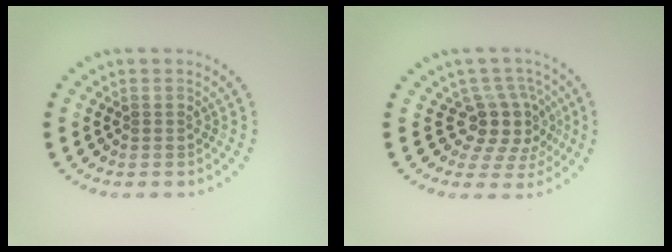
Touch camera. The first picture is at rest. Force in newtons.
{"total": 4.0, "press": 3.0, "slide": 2.6}